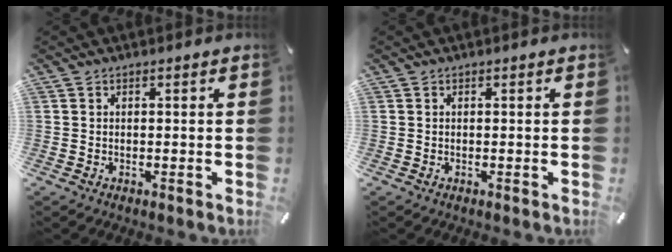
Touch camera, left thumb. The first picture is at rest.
{"total": 0.0}